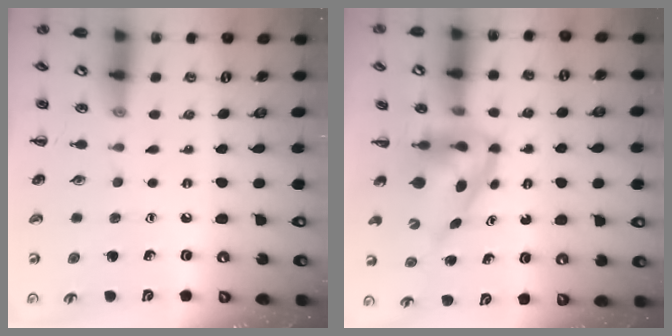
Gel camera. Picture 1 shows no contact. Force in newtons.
{"total": 5.0, "press": 4.8, "slide": 1.3}